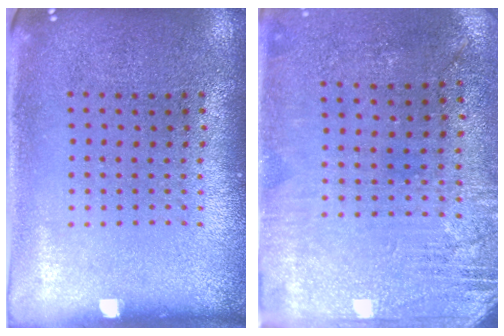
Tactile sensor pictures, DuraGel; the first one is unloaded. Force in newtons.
{"total": 2.8, "press": 2.5, "slide": 1.4}